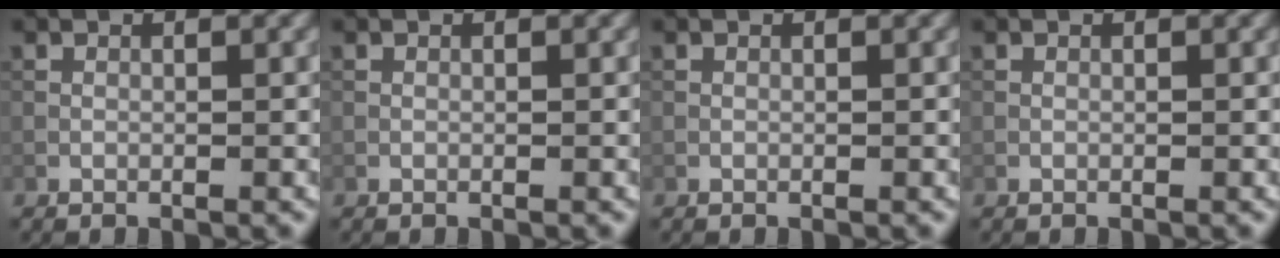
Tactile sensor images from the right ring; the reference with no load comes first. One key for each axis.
{"total": 0.0}
{"total": 0.0}
{"total": 0.0}